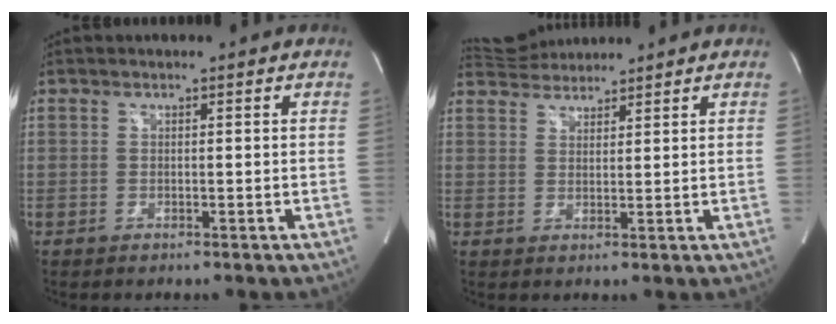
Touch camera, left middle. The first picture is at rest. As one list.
[{"total": 5.4, "force": [5.3, 1.0, 0.7], "torque": [-0.018, 0.024, 0.096]}]